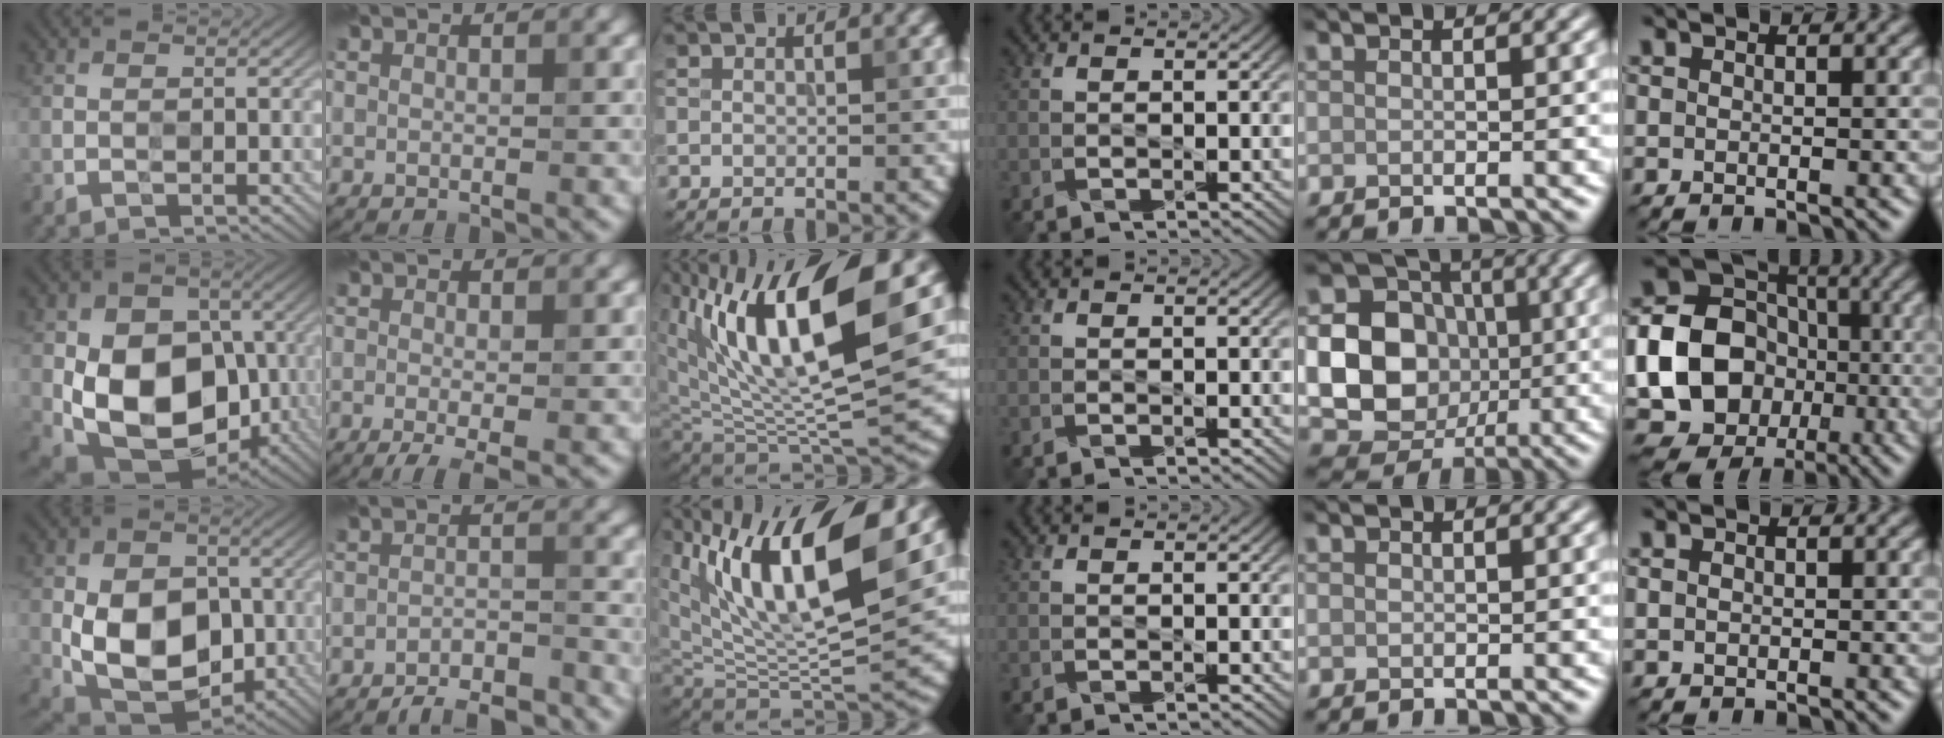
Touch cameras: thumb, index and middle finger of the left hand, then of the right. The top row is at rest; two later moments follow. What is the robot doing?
{"motion": "wipe", "object": "mirror"}